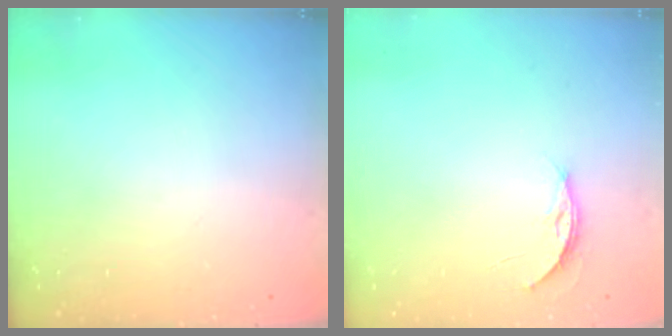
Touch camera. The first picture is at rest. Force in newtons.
{"total": 3.8, "press": 3.8, "slide": 0.4}